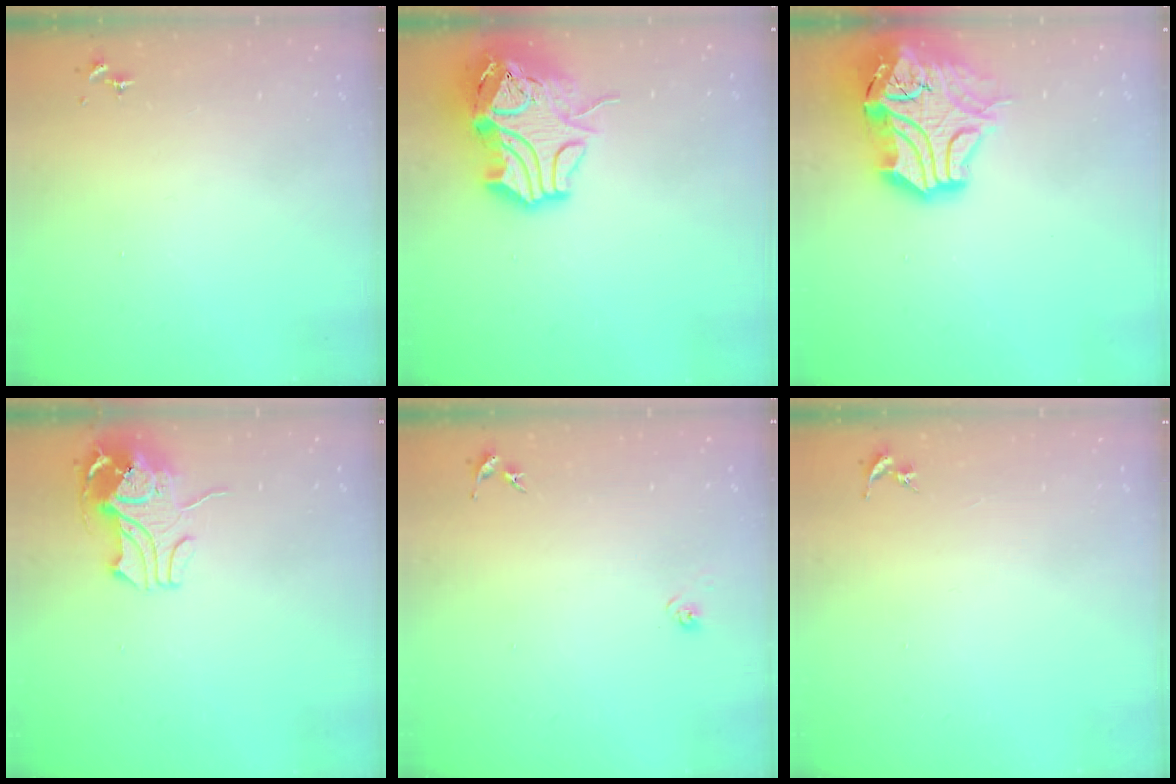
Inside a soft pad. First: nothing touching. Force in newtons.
{"total": 18.6, "press": 18.4, "slide": 2.7}
{"total": 19.5, "press": 19.3, "slide": 2.9}
{"total": 10.9, "press": 10.9, "slide": 1.1}
{"total": 3.3, "press": 3.2, "slide": 0.8}
{"total": 0.0}